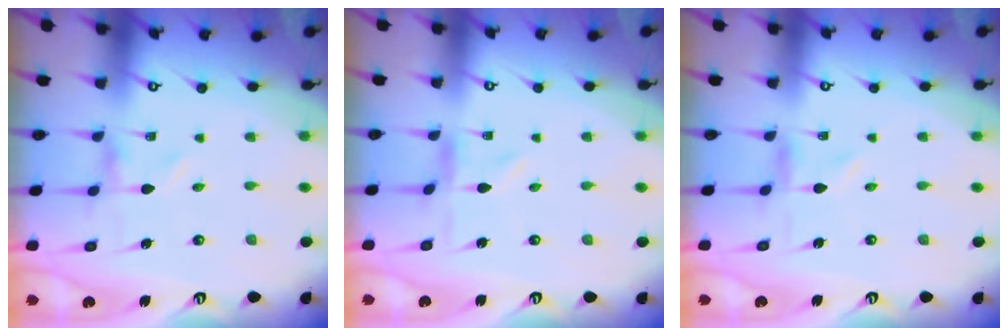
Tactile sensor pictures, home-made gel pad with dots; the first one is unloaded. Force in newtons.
{"total": 0.0}
{"total": 0.0}